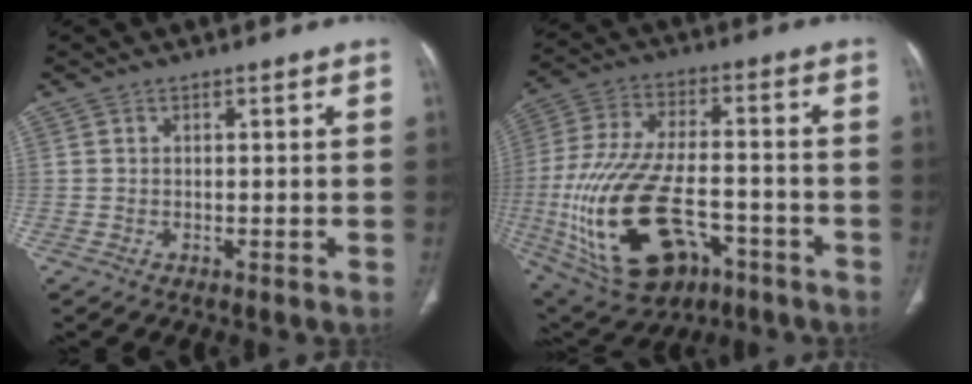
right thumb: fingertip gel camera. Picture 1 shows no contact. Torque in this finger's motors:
{"motor_torque": [1.38, 0.42, 2.40, -0.37, 0.81]}